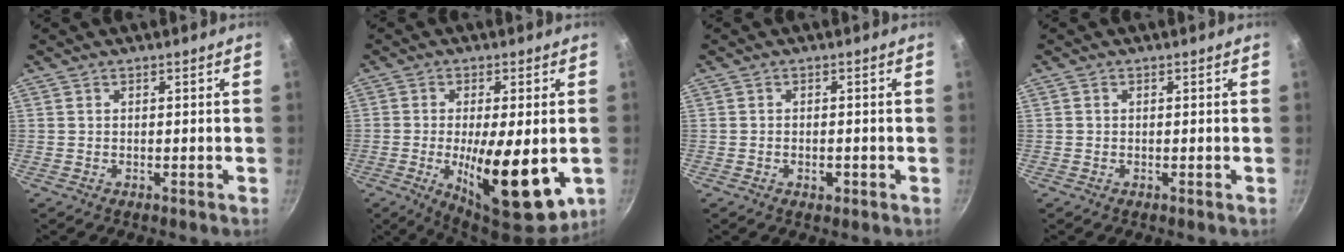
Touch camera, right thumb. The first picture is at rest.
{"total": 16.8, "force": [-3.2, 5.7, 15.5], "torque": [-0.226, -0.005, -0.040]}
{"total": 2.0, "force": [-0.8, 1.2, 1.4], "torque": [-0.022, 0.003, -0.012]}
{"total": 0.0}